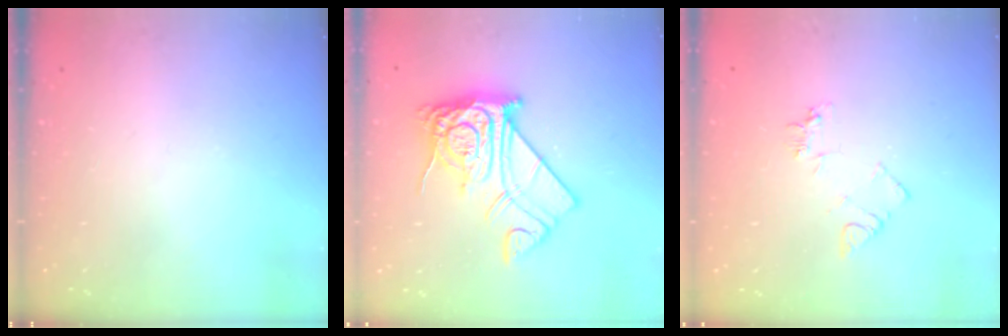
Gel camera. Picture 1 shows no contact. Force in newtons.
{"total": 15.7, "press": 15.6, "slide": 1.6}
{"total": 5.6, "press": 5.5, "slide": 0.6}